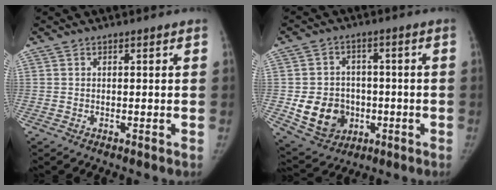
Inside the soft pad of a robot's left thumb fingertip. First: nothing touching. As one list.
[{"total": 11.7, "force": [-2.3, 10.0, 5.6], "torque": [-0.064, 0.008, -0.022]}]